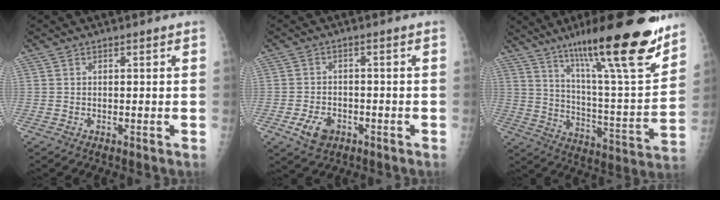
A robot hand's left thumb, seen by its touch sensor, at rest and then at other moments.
{"total": 5.0, "force": [-2.3, 3.5, 2.8], "torque": [-0.044, 0.009, -0.034]}
{"total": 25.1, "force": [17.1, 3.4, 18.1], "torque": [-0.258, -0.072, 0.275]}